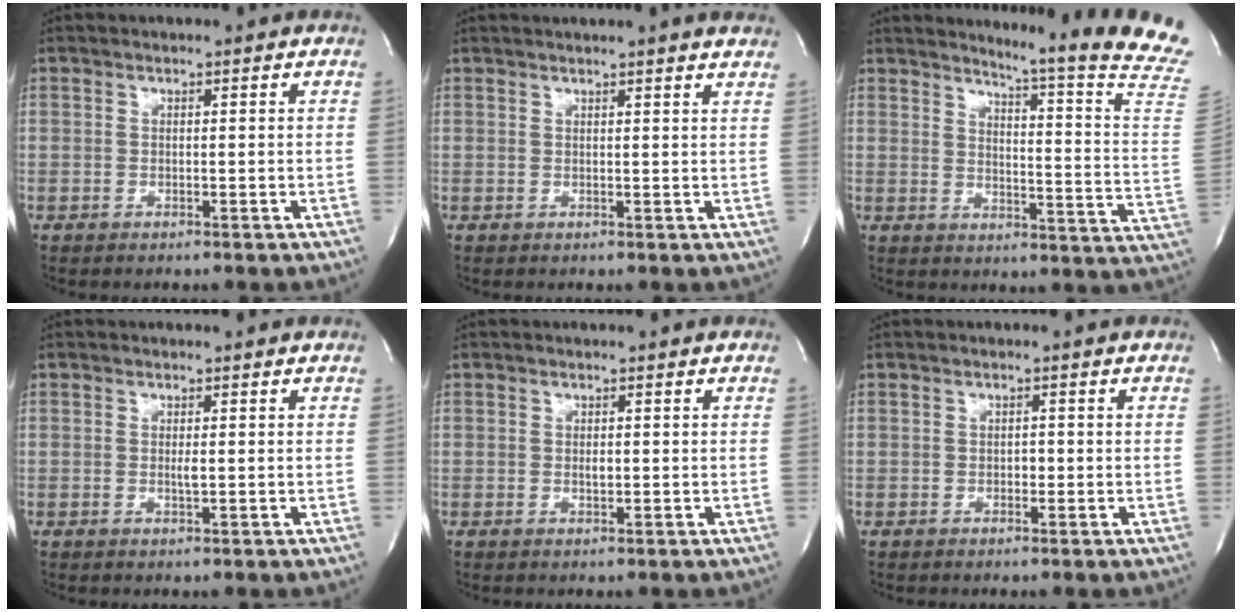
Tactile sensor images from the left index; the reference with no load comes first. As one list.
[{"total": 7.2, "force": [6.6, -0.3, 2.9], "torque": [-0.041, 0.012, 0.061]}, {"total": 18.9, "force": [17.0, -2.1, 7.9], "torque": [-0.119, -0.131, 0.191]}, {"total": 0.9, "force": [0.0, 0.1, 0.9], "torque": [-0.022, -0.005, 0.001]}, {"total": 0.8, "force": [0.1, 0.4, 0.7], "torque": [-0.015, -0.003, 0.003]}, {"total": 0.9, "force": [-0.2, 0.6, 0.6], "torque": [-0.009, 0.001, -0.004]}]